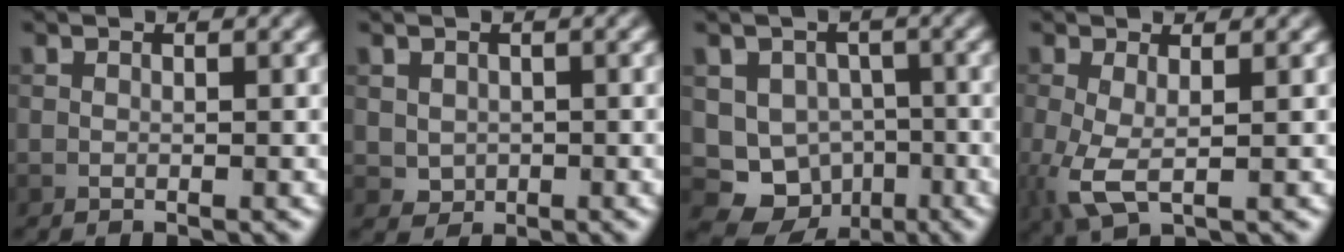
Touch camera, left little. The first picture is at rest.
{"total": 1.5, "force": [0.0, 1.4, 0.7], "torque": [-0.015, -0.008, 0.002]}
{"total": 8.4, "force": [-3.2, 7.3, 2.5], "torque": [-0.031, -0.017, -0.059]}
{"total": 3.4, "force": [-0.3, 1.3, 3.2], "torque": [-0.086, -0.010, -0.008]}